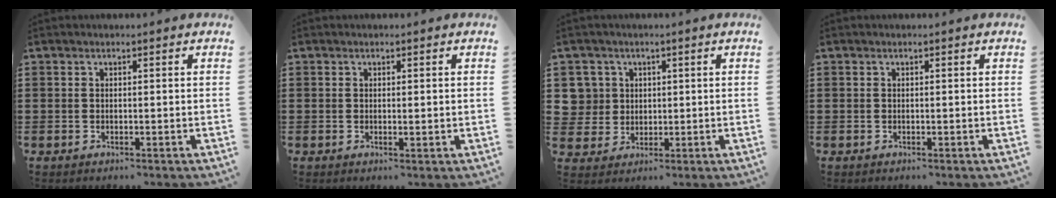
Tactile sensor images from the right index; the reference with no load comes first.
{"total": 0.5, "force": [0.2, 0.2, 0.5], "torque": [-0.009, 0.002, 0.004]}
{"total": 4.6, "force": [1.2, 4.5, 0.4], "torque": [-0.032, 0.016, 0.022]}
{"total": 0.0}